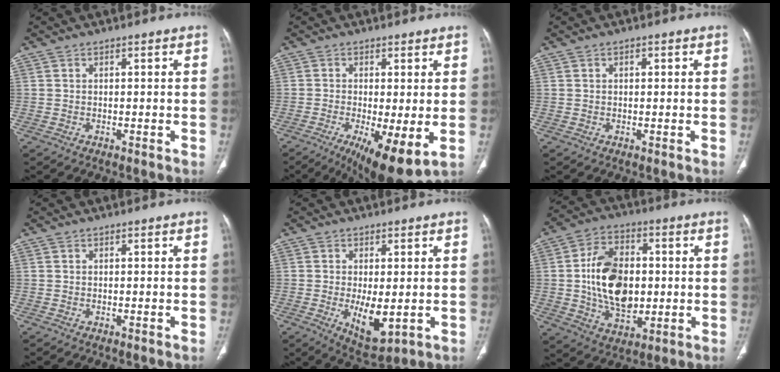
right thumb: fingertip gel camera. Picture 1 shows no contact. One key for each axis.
{"total": 11.1, "fx": -3.1, "fy": 3.0, "fz": 10.2, "tx": -0.167, "ty": -0.022, "tz": -0.044}
{"total": 1.0, "fx": 0.4, "fy": 0.6, "fz": 0.8, "tx": -0.012, "ty": 0.001, "tz": 0.006}
{"total": 0.0}
{"total": 7.6, "fx": -1.3, "fy": 3.3, "fz": 6.8, "tx": -0.104, "ty": -0.021, "tz": -0.007}
{"total": 16.0, "fx": 0.3, "fy": 10.6, "fz": 12.0, "tx": -0.181, "ty": 0.004, "tz": 0.011}